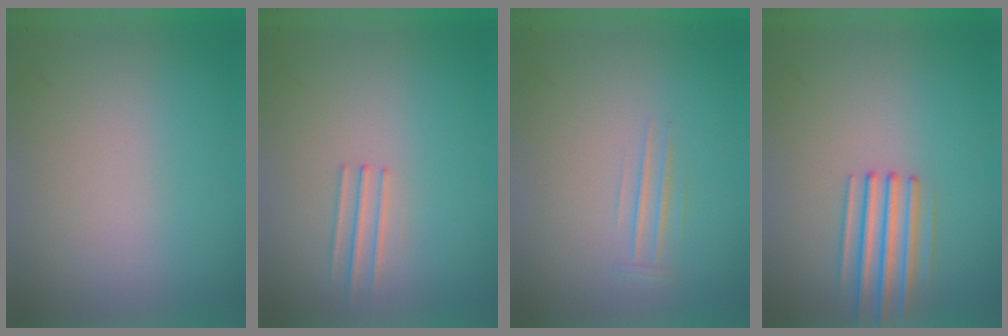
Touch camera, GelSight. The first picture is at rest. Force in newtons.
{"total": 1.2}
{"total": 1.1}
{"total": 2.6}